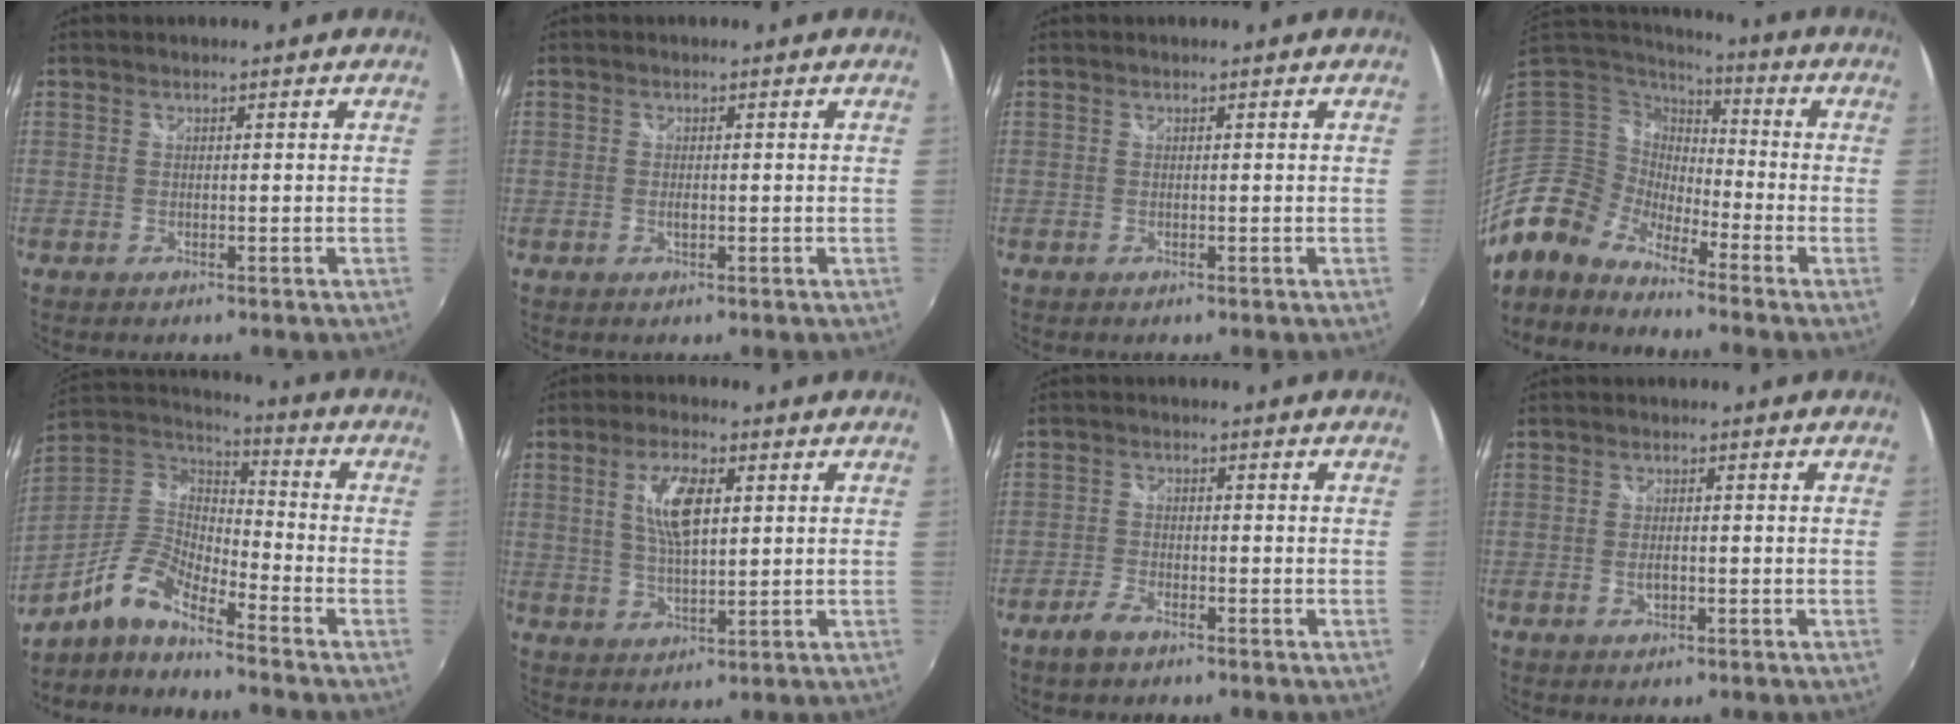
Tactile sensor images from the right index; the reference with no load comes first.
{"total": 1.1, "force": [-0.2, 0.5, 0.9], "torque": [-0.018, -0.002, -0.005]}
{"total": 0.0}
{"total": 10.1, "force": [-7.8, 5.2, 3.7], "torque": [-0.064, 0.012, -0.167]}
{"total": 10.7, "force": [-7.7, 2.8, 6.8], "torque": [-0.143, 0.008, -0.159]}
{"total": 7.9, "force": [2.3, 2.9, 7.0], "torque": [-0.133, 0.005, 0.045]}
{"total": 3.7, "force": [-2.7, 1.3, 2.0], "torque": [-0.057, 0.000, -0.054]}
{"total": 1.9, "force": [-0.5, 1.0, 1.6], "torque": [-0.029, -0.003, -0.008]}